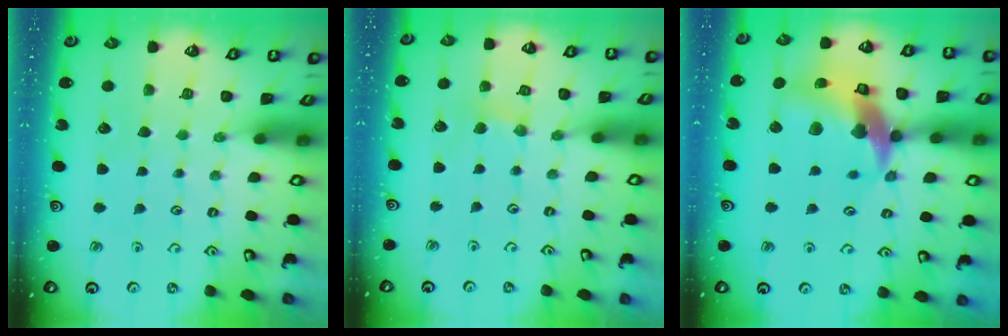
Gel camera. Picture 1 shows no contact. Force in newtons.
{"total": 3.2, "press": 3.1, "slide": 0.7}
{"total": 15.9, "press": 15.8, "slide": 2.1}